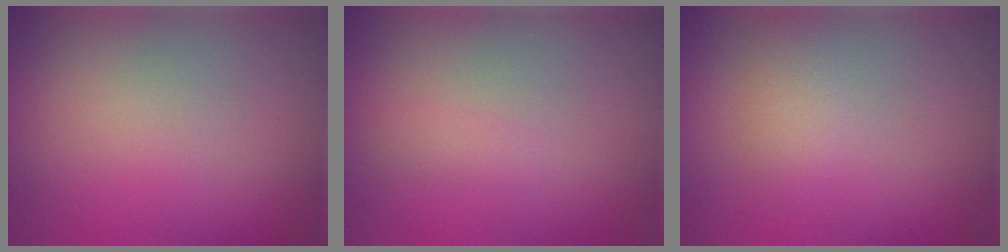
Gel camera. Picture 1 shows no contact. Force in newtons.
{"total": 1.0, "press": 1.0, "slide": 0.1}
{"total": 1.7, "press": 1.7, "slide": 0.0}